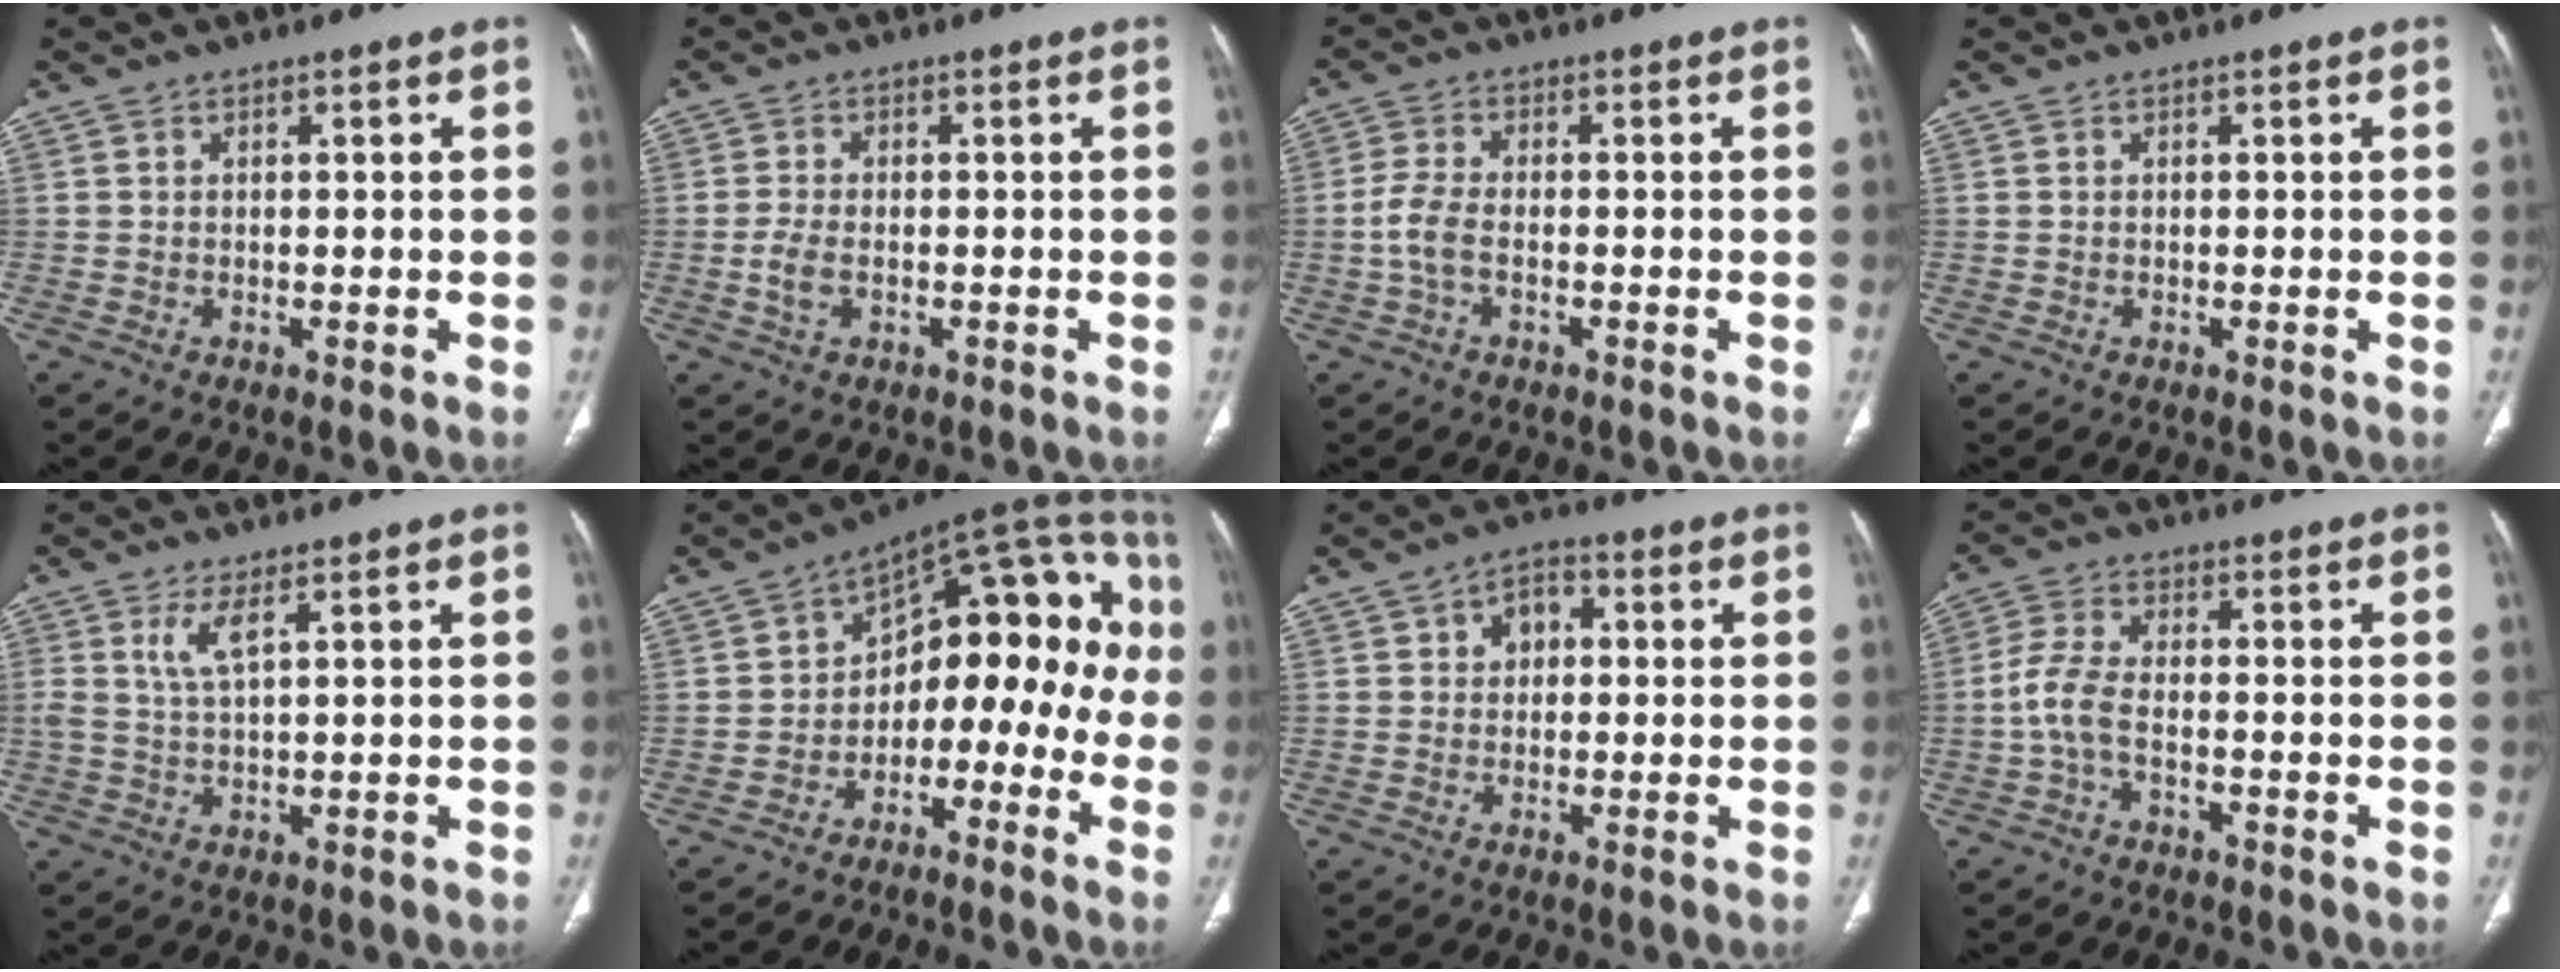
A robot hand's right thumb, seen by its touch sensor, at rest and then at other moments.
{"total": 3.7, "force": [-0.9, 2.1, 2.9], "torque": [-0.067, 0.004, -0.016]}
{"total": 4.5, "force": [-1.1, 2.4, 3.7], "torque": [-0.089, 0.012, -0.026]}
{"total": 0.0}
{"total": 4.0, "force": [1.8, 1.0, 3.4], "torque": [-0.080, -0.007, 0.045]}
{"total": 18.3, "force": [-5.4, 11.1, 13.5], "torque": [-0.141, 0.114, -0.088]}
{"total": 5.1, "force": [1.0, 3.9, 3.1], "torque": [-0.024, 0.008, 0.009]}
{"total": 5.7, "force": [-1.6, 2.8, 4.7], "torque": [-0.114, 0.021, -0.036]}